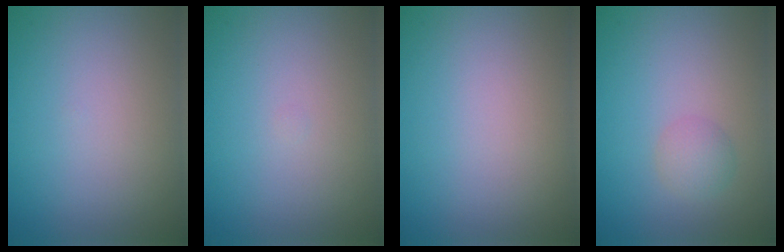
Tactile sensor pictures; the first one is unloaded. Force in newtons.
{"total": 0.0}
{"total": 0.0}
{"total": 1.6, "press": 1.6, "slide": 0.0}